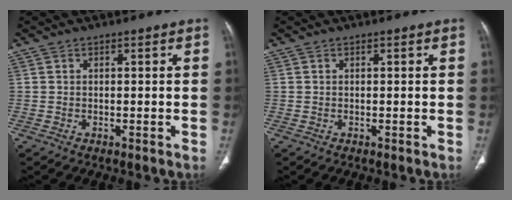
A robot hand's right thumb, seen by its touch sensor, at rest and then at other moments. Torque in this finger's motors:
{"motor_torque": [0.00, 0.00, 0.00, 0.00, 0.00]}